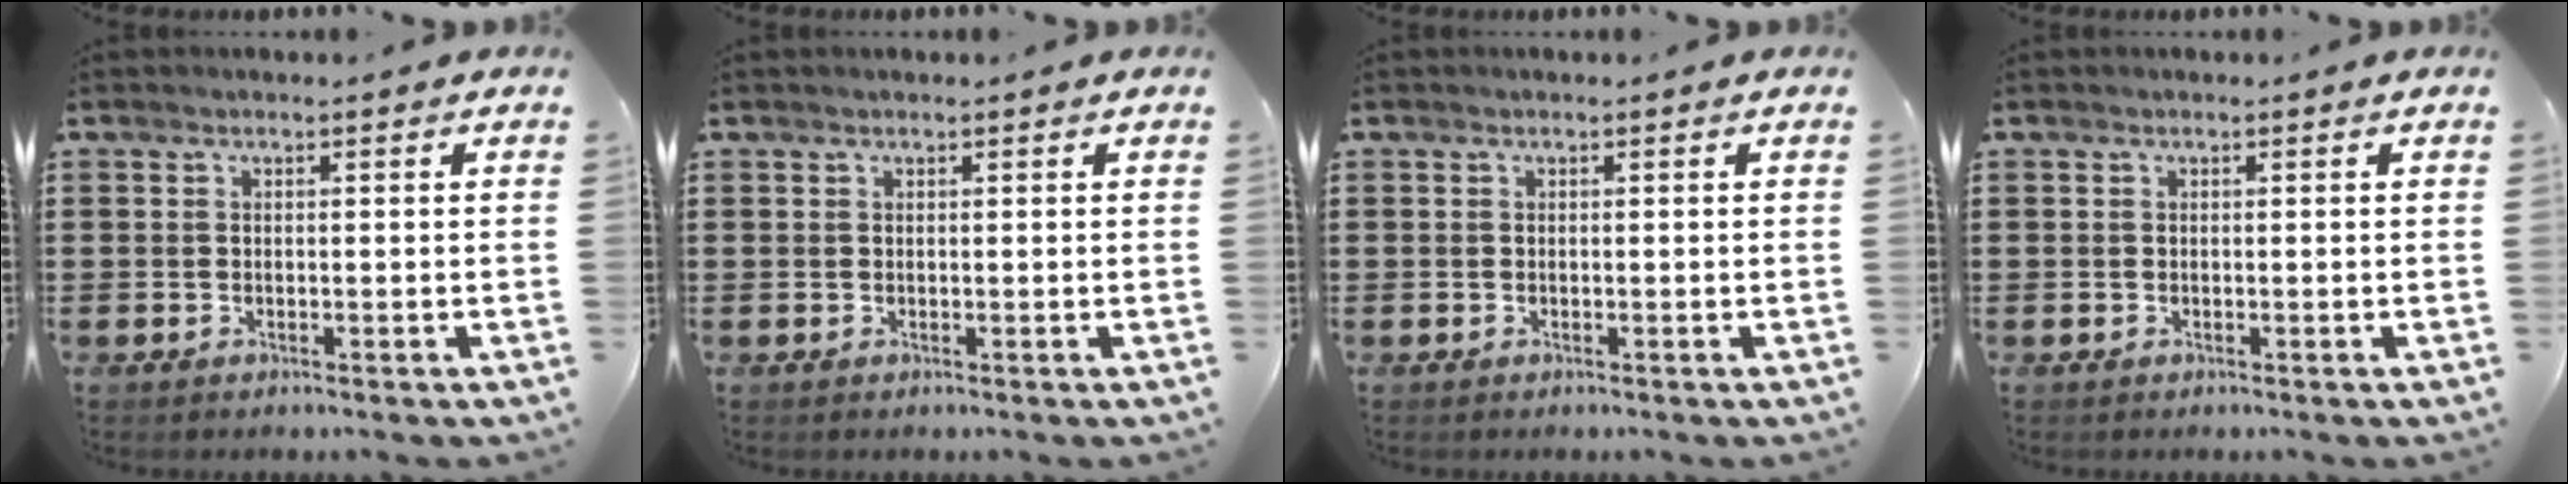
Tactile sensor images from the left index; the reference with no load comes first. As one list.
[{"total": 0.0}, {"total": 0.0}, {"total": 0.0}]